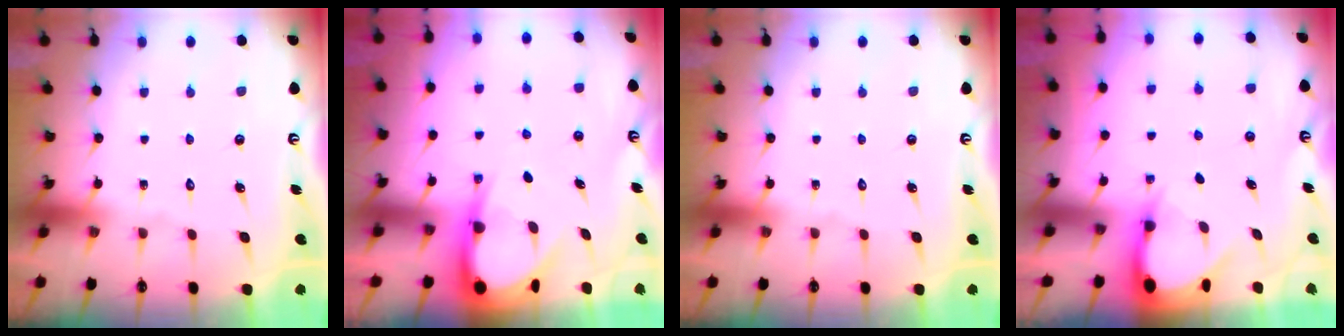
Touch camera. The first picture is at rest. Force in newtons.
{"total": 6.7, "press": 6.6, "slide": 0.8}
{"total": 0.0}
{"total": 3.2, "press": 3.2, "slide": 0.2}